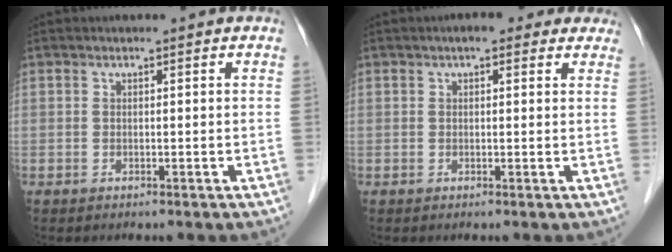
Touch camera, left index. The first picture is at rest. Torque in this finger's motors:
{"motor_torque": [0.52, -0.67, 0.22, 0.02]}